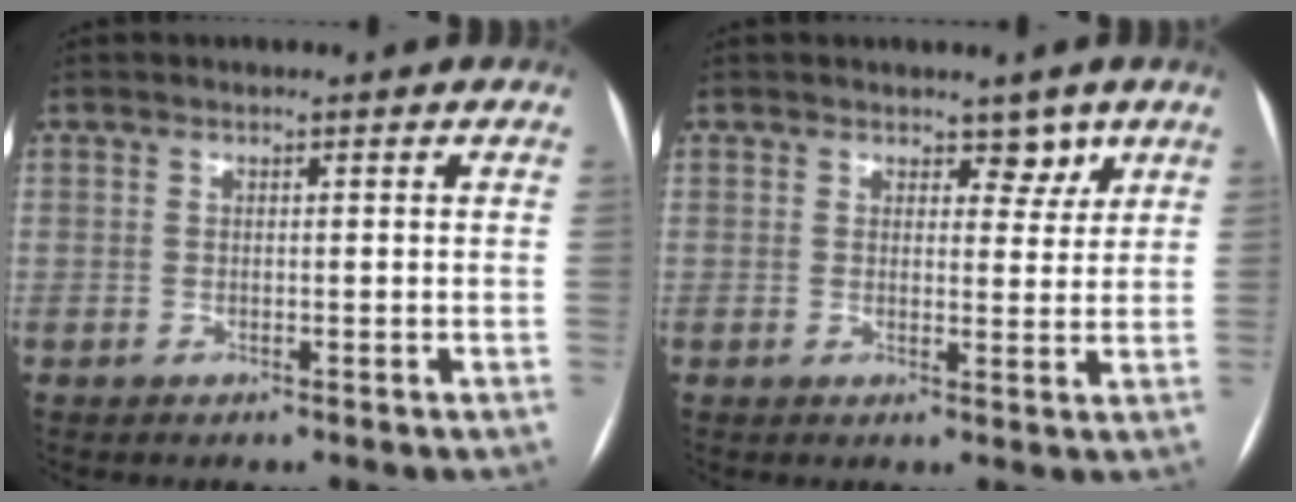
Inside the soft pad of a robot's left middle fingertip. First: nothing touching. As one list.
[{"total": 3.1, "force": [2.2, 1.9, 1.2], "torque": [-0.003, -0.002, 0.029]}]